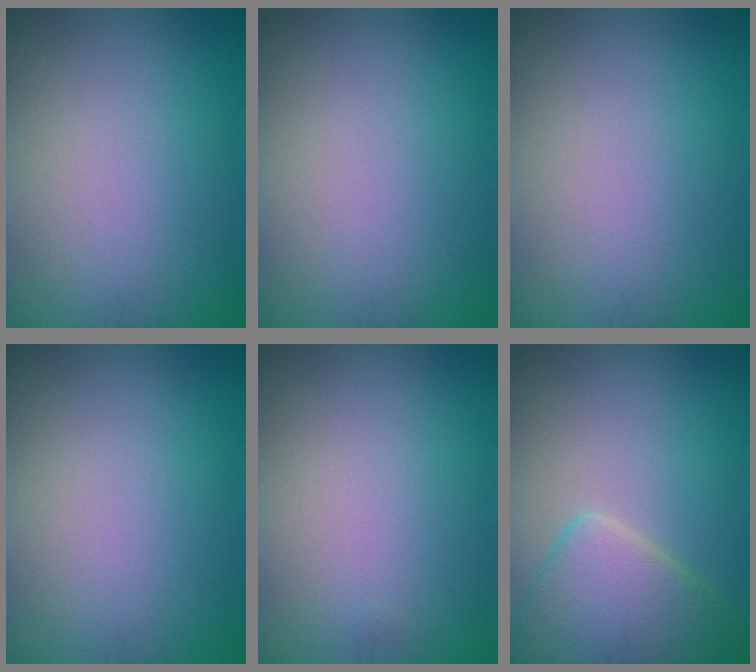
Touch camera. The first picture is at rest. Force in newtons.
{"total": 0.0}
{"total": 0.0}
{"total": 0.0}
{"total": 0.0}
{"total": 5.6, "press": 5.6, "slide": 0.4}